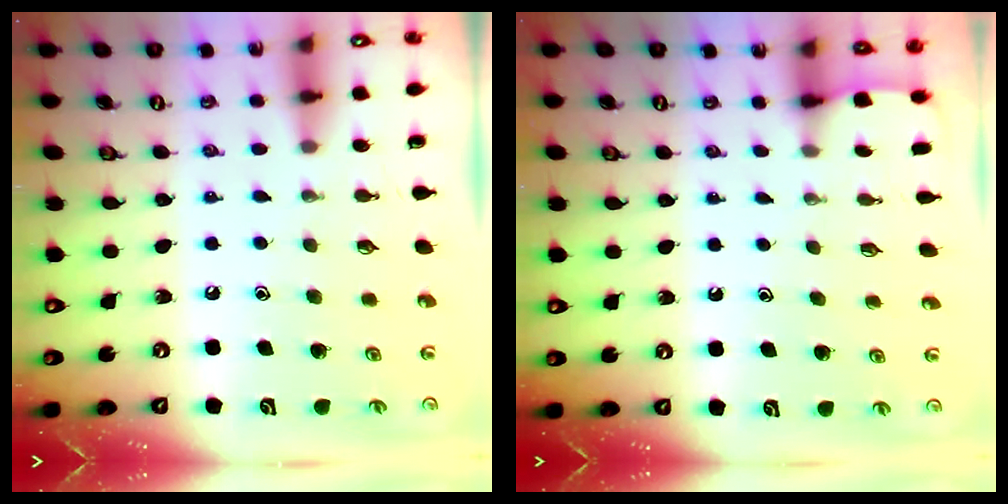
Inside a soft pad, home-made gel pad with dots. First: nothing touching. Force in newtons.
{"total": 1.3, "press": 1.3, "slide": 0.1}